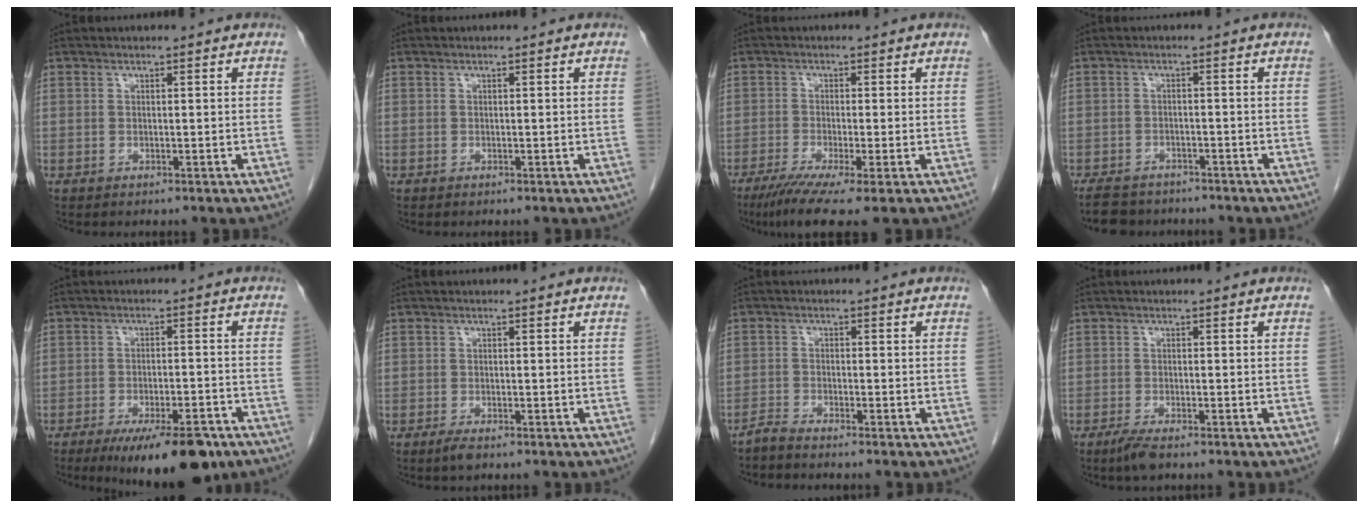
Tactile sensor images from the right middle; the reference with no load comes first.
{"total": 0.0}
{"total": 7.3, "force": [-4.6, 0.0, 5.7], "torque": [-0.092, -0.020, -0.076]}
{"total": 7.7, "force": [-6.6, 3.1, 2.4], "torque": [-0.040, -0.005, -0.097]}
{"total": 11.6, "force": [-8.0, 3.3, 7.7], "torque": [-0.099, -0.010, -0.121]}
{"total": 1.6, "force": [-1.1, 0.4, 1.1], "torque": [-0.028, -0.004, -0.019]}
{"total": 1.9, "force": [-1.9, -0.2, 0.3], "torque": [-0.005, -0.004, -0.039]}
{"total": 2.7, "force": [-1.9, 0.4, 1.8], "torque": [-0.044, -0.007, -0.037]}